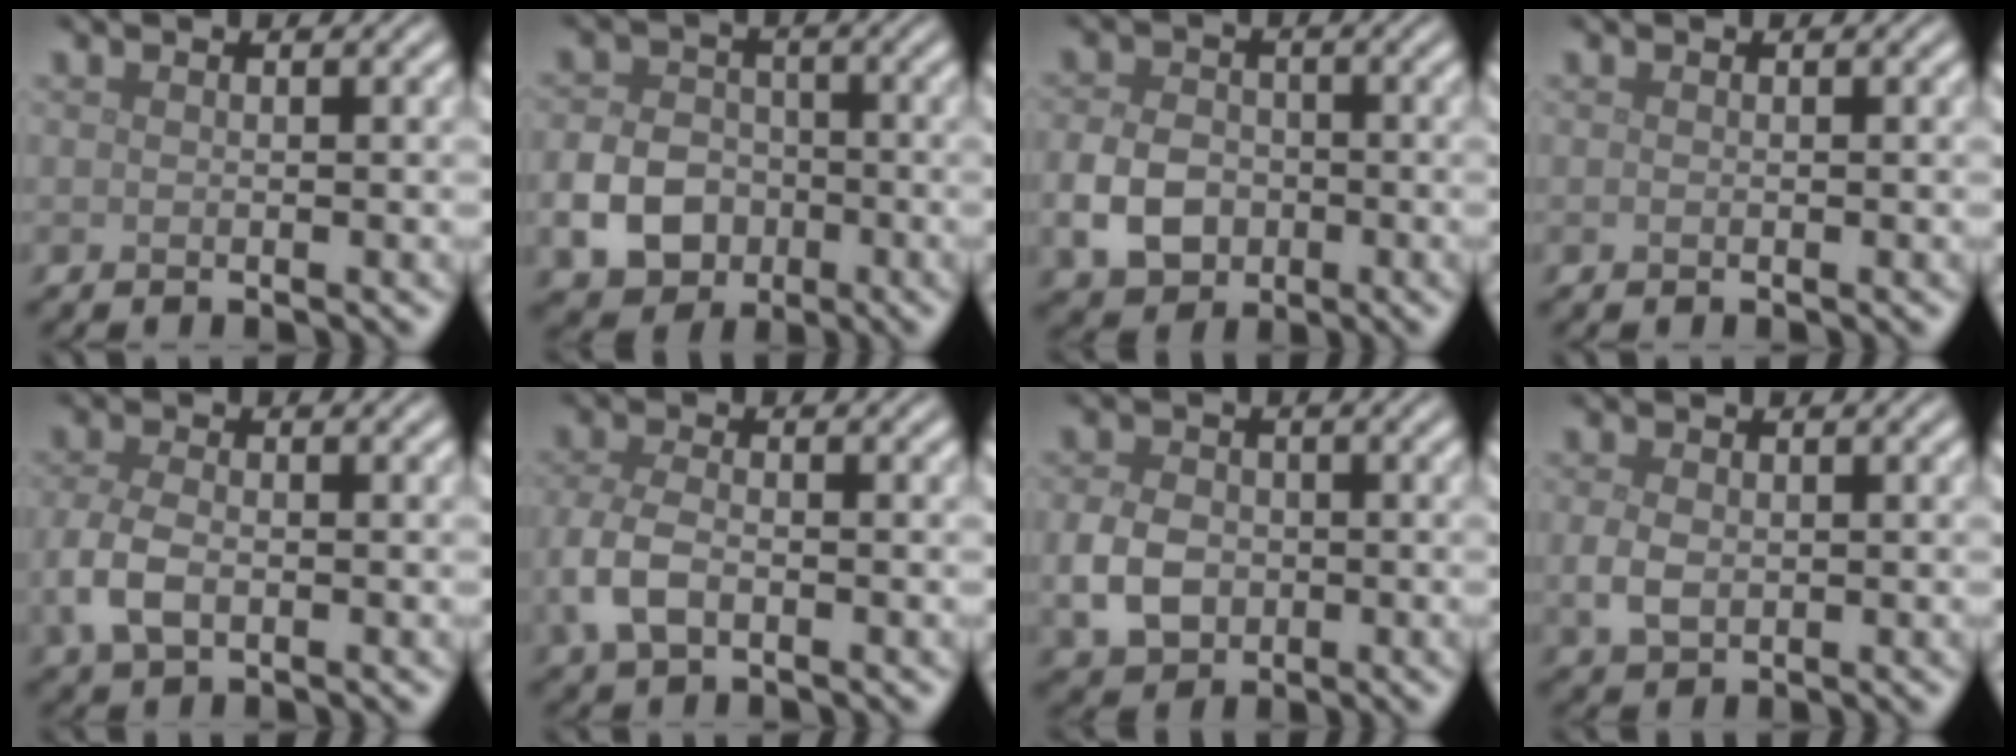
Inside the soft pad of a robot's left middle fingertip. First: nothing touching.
{"total": 5.5, "force": [-1.9, 4.3, 2.8], "torque": [-0.056, -0.003, -0.043]}
{"total": 4.8, "force": [-1.5, 3.7, 2.7], "torque": [-0.057, -0.002, -0.034]}
{"total": 0.0}
{"total": 3.7, "force": [-0.9, 2.3, 2.8], "torque": [-0.070, -0.005, -0.022]}
{"total": 3.9, "force": [-1.3, 2.2, 2.9], "torque": [-0.071, -0.002, -0.034]}
{"total": 4.4, "force": [-0.9, 3.4, 2.7], "torque": [-0.062, -0.004, -0.021]}
{"total": 2.4, "force": [-0.1, 1.7, 1.6], "torque": [-0.039, -0.003, -0.001]}